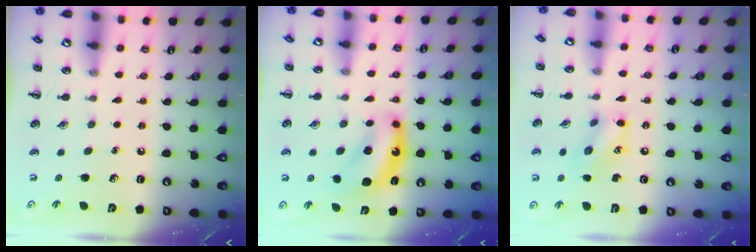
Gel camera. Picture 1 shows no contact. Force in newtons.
{"total": 7.8, "press": 7.7, "slide": 1.4}
{"total": 10.2, "press": 10.2, "slide": 0.3}